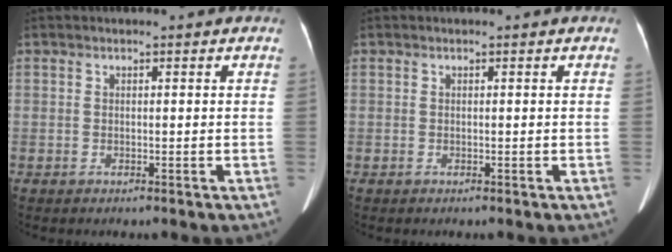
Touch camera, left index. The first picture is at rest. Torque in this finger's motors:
{"motor_torque": [-0.15, -0.16, 0.00, 0.01]}